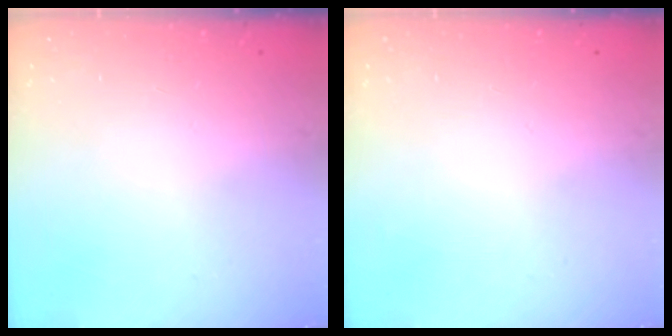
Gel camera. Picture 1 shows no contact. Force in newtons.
{"total": 0.0}